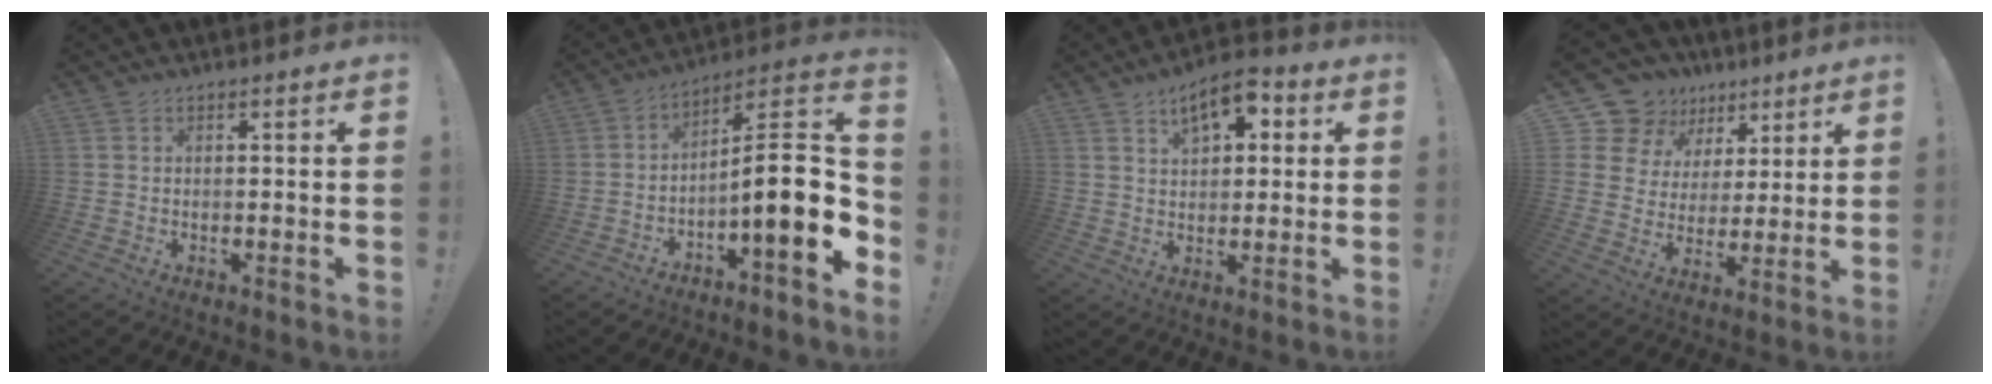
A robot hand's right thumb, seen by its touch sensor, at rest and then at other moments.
{"total": 17.1, "force": [-4.1, 1.8, 16.5], "torque": [-0.262, -0.002, -0.074]}
{"total": 9.1, "force": [4.5, 4.8, 6.3], "torque": [-0.090, -0.011, 0.077]}
{"total": 12.9, "force": [7.5, 10.0, 3.4], "torque": [-0.056, -0.050, 0.155]}